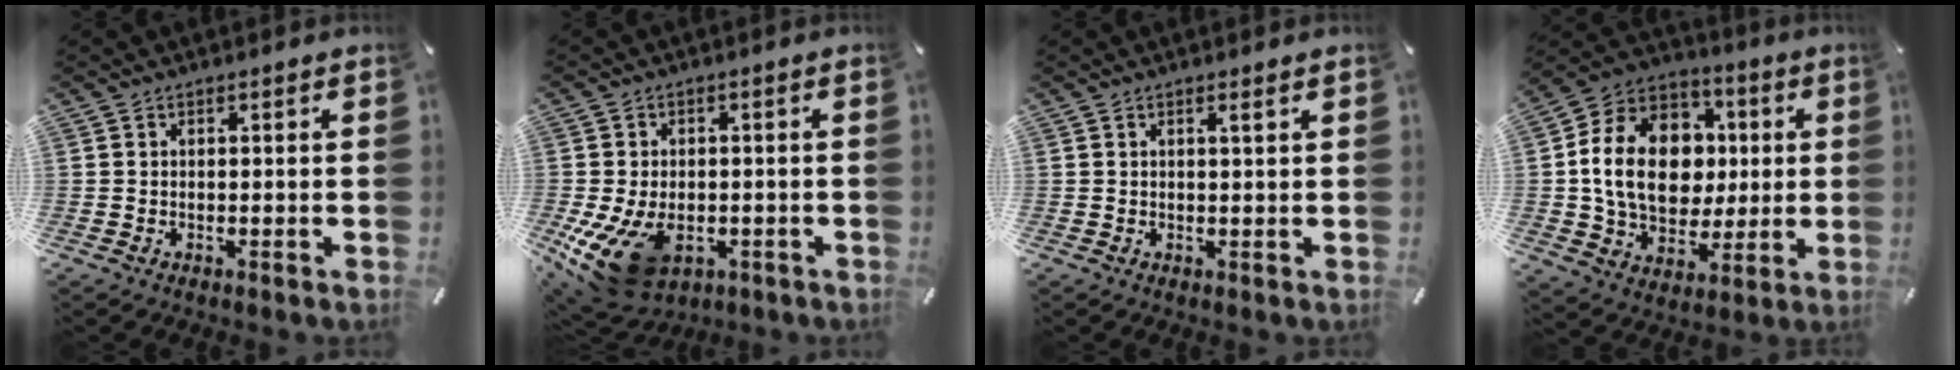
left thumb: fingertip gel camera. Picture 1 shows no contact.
{"total": 12.1, "force": [-4.3, 8.2, 7.9], "torque": [-0.158, 0.015, -0.071]}
{"total": 1.5, "force": [0.6, 0.1, 1.4], "torque": [-0.027, -0.001, 0.010]}
{"total": 18.2, "force": [0.4, 14.5, 10.9], "torque": [-0.214, 0.017, 0.014]}